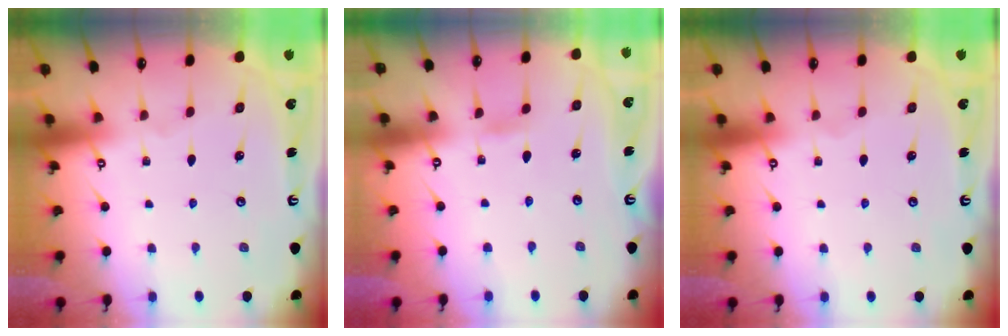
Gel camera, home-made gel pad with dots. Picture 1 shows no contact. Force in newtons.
{"total": 2.0, "press": 2.0, "slide": 0.2}
{"total": 0.0}